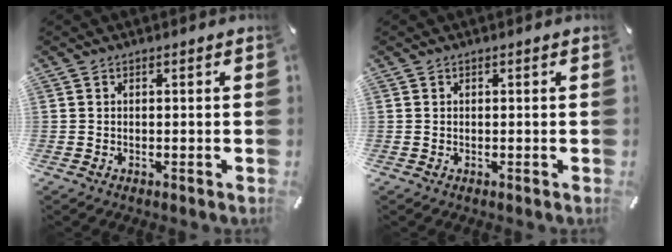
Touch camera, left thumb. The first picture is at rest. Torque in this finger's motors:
{"motor_torque": [0.00, 0.00, -0.01, 0.01, 0.00]}